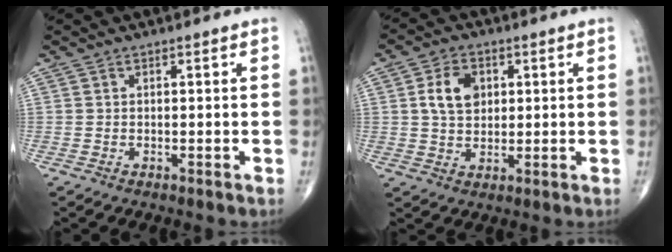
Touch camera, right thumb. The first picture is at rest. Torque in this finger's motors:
{"motor_torque": [-0.01, 0.07, 0.79, 0.17, 0.03]}